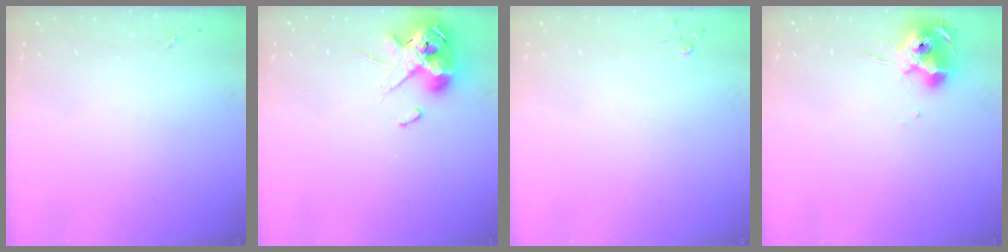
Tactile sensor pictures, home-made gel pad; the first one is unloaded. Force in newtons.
{"total": 12.6, "press": 12.4, "slide": 2.1}
{"total": 2.8, "press": 2.8, "slide": 0.3}
{"total": 10.4, "press": 10.3, "slide": 0.7}